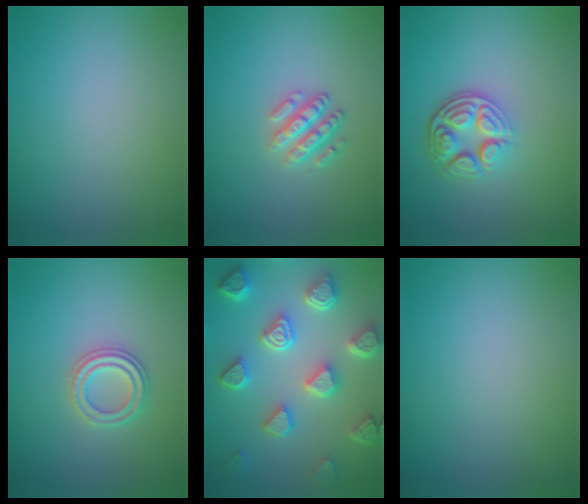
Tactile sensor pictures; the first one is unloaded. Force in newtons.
{"total": 2.5, "press": 2.4, "slide": 0.8}
{"total": 4.8, "press": 3.5, "slide": 3.3}
{"total": 2.3, "press": 2.3, "slide": 0.2}
{"total": 7.2, "press": 5.8, "slide": 4.4}
{"total": 0.0}